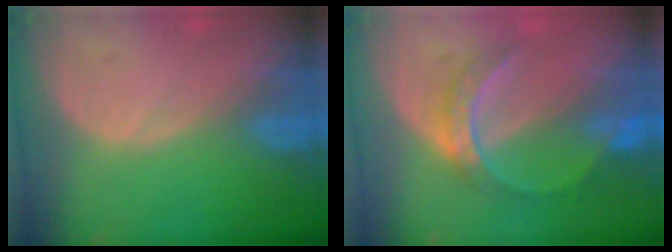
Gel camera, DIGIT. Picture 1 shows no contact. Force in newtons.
{"total": 6.2, "press": 5.5, "slide": 2.9}